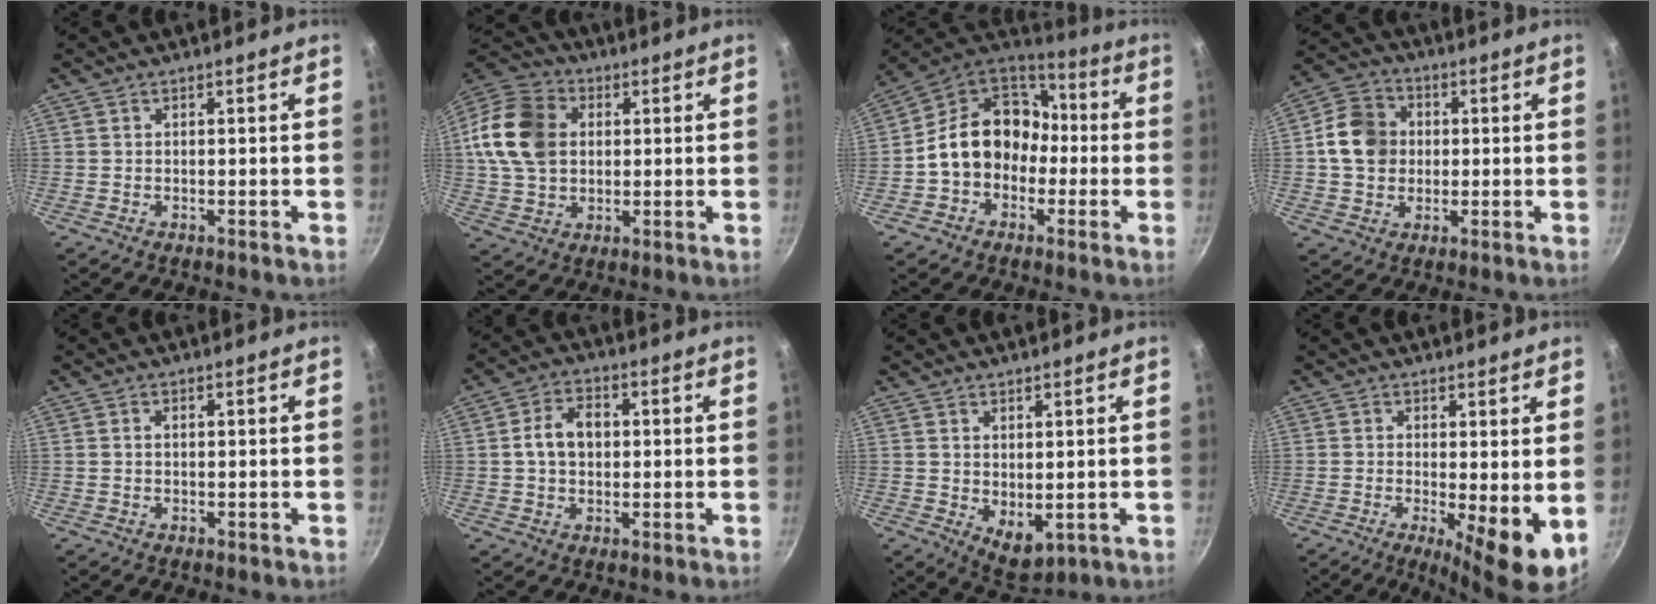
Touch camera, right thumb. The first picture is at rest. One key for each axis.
{"total": 15.6, "fx": 2.4, "fy": 11.9, "fz": 9.9, "tx": -0.172, "ty": 0.017, "tz": 0.034}
{"total": 16.5, "fx": -1.7, "fy": 13.4, "fz": 9.4, "tx": -0.115, "ty": 0.064, "tz": -0.038}
{"total": 10.4, "fx": 0.7, "fy": 8.8, "fz": 5.5, "tx": -0.073, "ty": 0.013, "tz": -0.002}
{"total": 1.0, "fx": 0.1, "fy": 0.6, "fz": 0.7, "tx": -0.010, "ty": 0.004, "tz": 0.001}
{"total": 7.6, "fx": 0.6, "fy": 5.6, "fz": 5.1, "tx": -0.072, "ty": 0.013, "tz": 0.003}
{"total": 5.5, "fx": 0.8, "fy": 3.3, "fz": 4.3, "tx": -0.049, "ty": -0.018, "tz": 0.026}
{"total": 7.7, "fx": -0.6, "fy": 1.9, "fz": 7.4, "tx": -0.109, "ty": -0.013, "tz": -0.005}